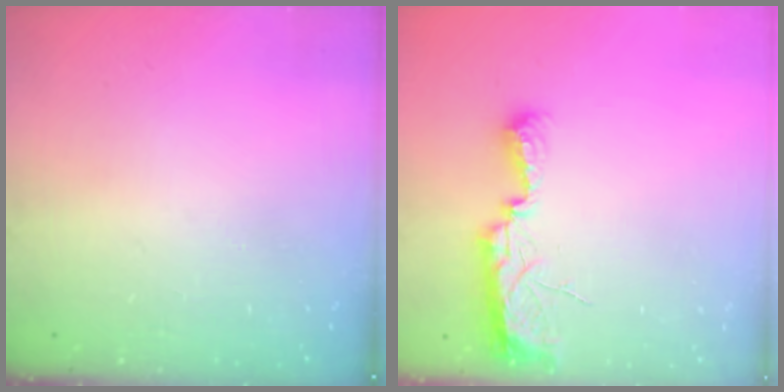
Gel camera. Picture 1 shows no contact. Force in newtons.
{"total": 10.6, "press": 9.2, "slide": 5.3}